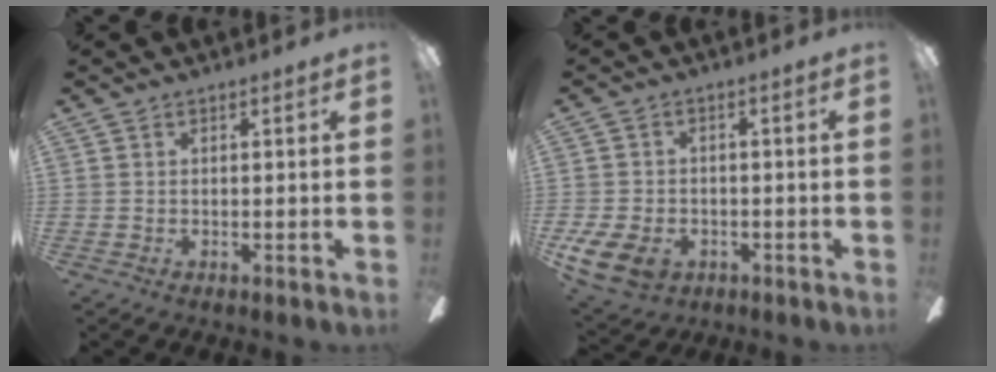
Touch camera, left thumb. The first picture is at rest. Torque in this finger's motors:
{"motor_torque": [0.19, 1.27, 0.80, -0.08, 0.06]}